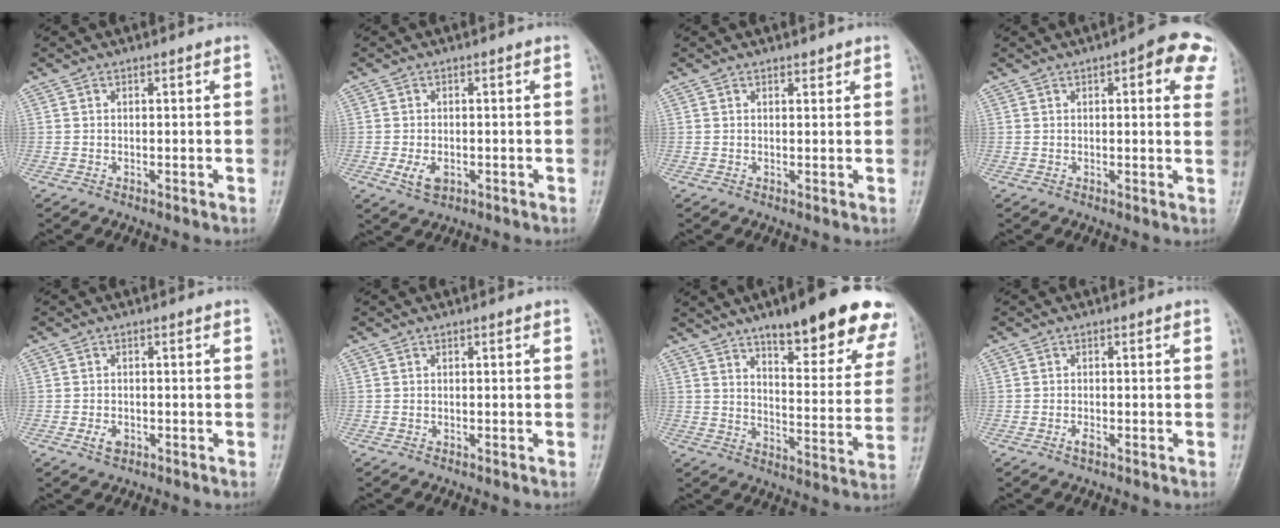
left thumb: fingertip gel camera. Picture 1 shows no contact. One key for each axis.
{"total": 3.7, "fx": -1.0, "fy": 2.4, "fz": 2.6, "tx": -0.047, "ty": -0.003, "tz": -0.013}
{"total": 0.9, "fx": 0.8, "fy": 0.4, "fz": 0.2, "tx": 0.000, "ty": -0.007, "tz": 0.011}
{"total": 10.0, "fx": 4.3, "fy": 3.5, "fz": 8.3, "tx": -0.062, "ty": -0.003, "tz": 0.038}
{"total": 2.2, "fx": -0.8, "fy": 1.5, "fz": 1.4, "tx": -0.022, "ty": 0.001, "tz": -0.012}
{"total": 0.0}
{"total": 22.9, "fx": 15.3, "fy": 6.3, "fz": 15.8, "tx": -0.164, "ty": -0.061, "tz": 0.203}
{"total": 1.2, "fx": -0.6, "fy": 0.5, "fz": 0.9, "tx": -0.018, "ty": 0.001, "tz": -0.012}